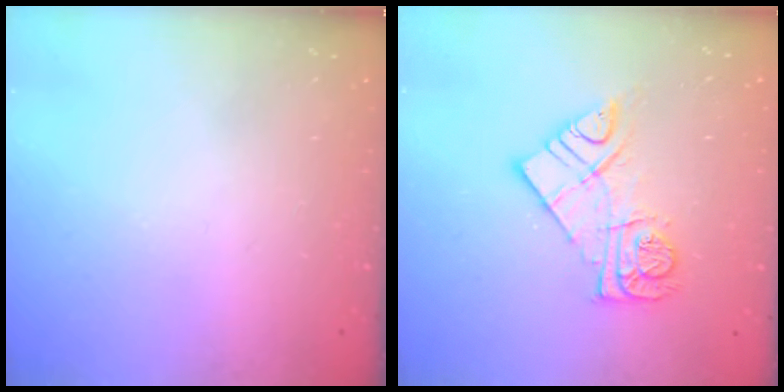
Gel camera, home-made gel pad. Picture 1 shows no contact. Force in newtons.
{"total": 12.0, "press": 11.9, "slide": 1.3}